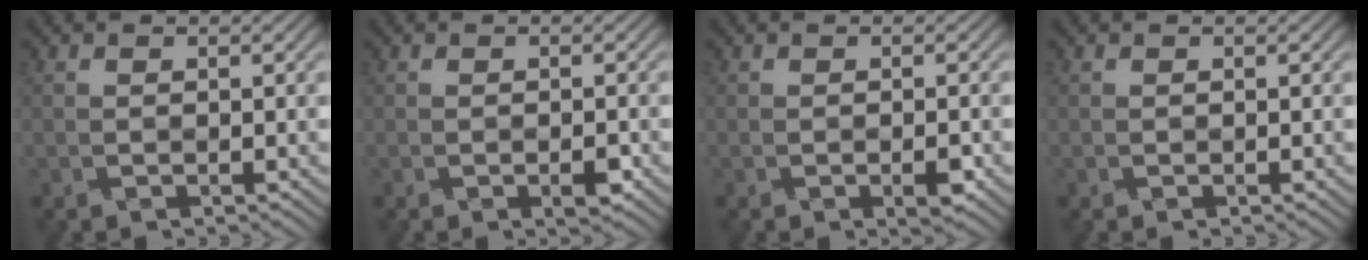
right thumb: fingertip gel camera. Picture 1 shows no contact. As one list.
[{"total": 1.4, "force": [-0.7, 0.5, 1.1], "torque": [-0.019, -0.002, -0.012]}, {"total": 1.5, "force": [-0.8, 0.4, 1.2], "torque": [-0.021, -0.001, -0.013]}, {"total": 0.0}]